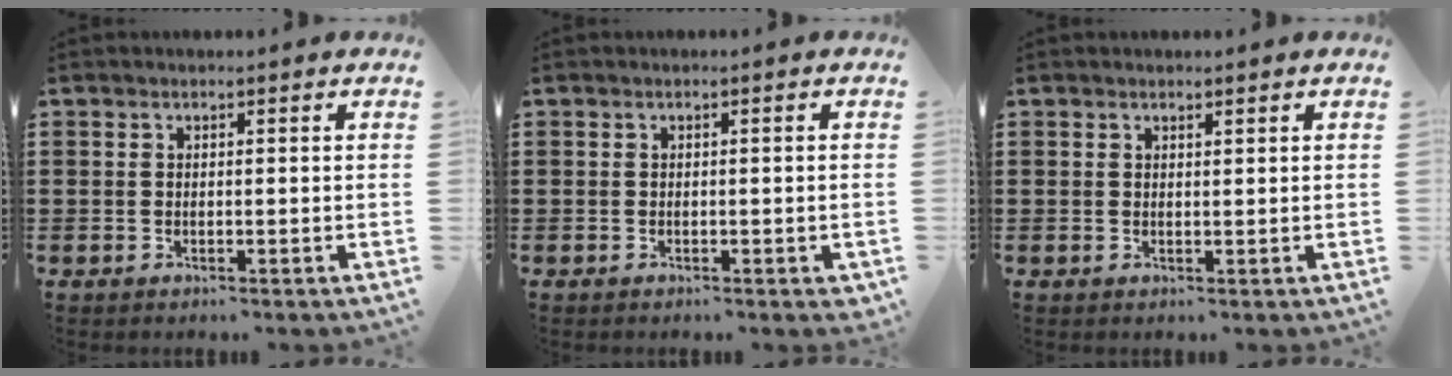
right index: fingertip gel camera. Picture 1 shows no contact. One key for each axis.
{"total": 0.6, "fx": -0.3, "fy": 0.2, "fz": 0.5, "tx": -0.010, "ty": -0.004, "tz": -0.004}
{"total": 0.6, "fx": 0.5, "fy": 0.2, "fz": 0.2, "tx": -0.004, "ty": 0.002, "tz": 0.010}